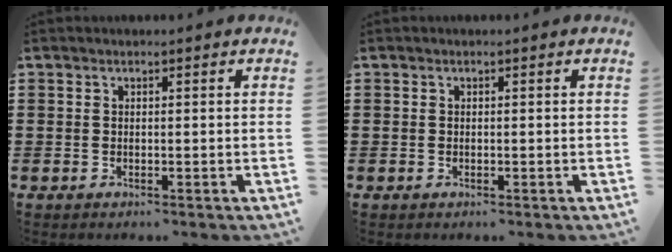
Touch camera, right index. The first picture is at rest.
{"total": 0.0}